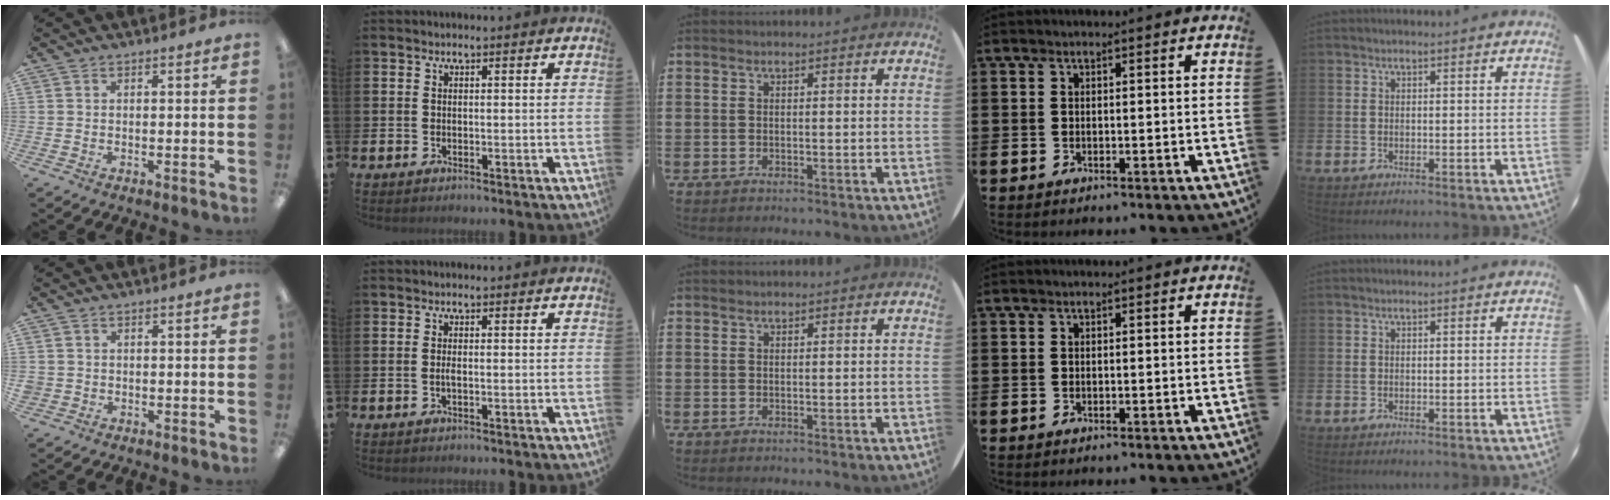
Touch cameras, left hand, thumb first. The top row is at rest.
{"thumb": {"total": 1.2, "force": [0.2, 1.2, 0.1], "torque": [-0.003, 0.004, 0.001]}, "index": {"total": 0.7, "force": [-0.2, 0.1, 0.7], "torque": [-0.017, -0.001, -0.002]}}